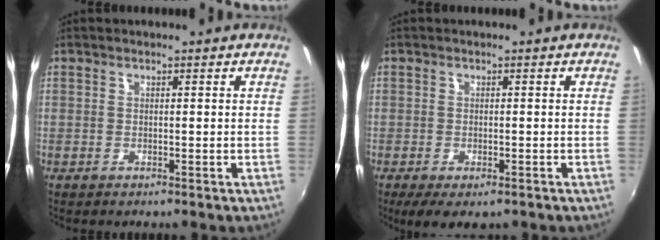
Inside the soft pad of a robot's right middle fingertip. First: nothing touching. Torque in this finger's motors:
{"motor_torque": [1.03, -1.11, 0.16, 0.03]}